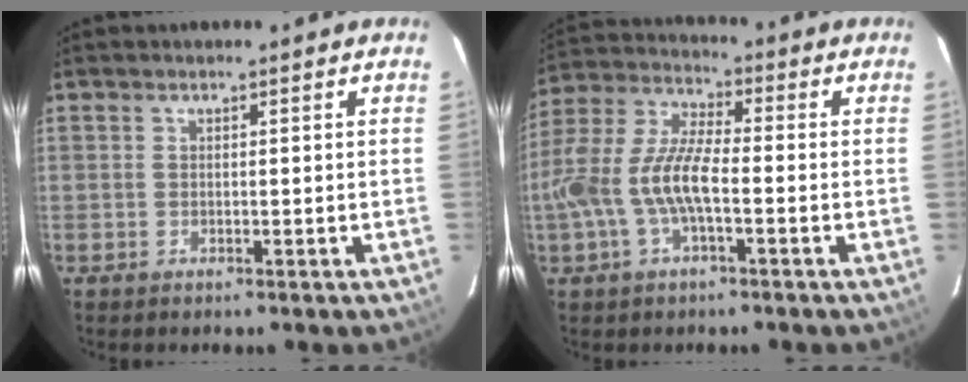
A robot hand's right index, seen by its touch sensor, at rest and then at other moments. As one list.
[{"total": 12.4, "force": [-3.2, 4.1, 11.2], "torque": [-0.244, 0.004, -0.063]}]